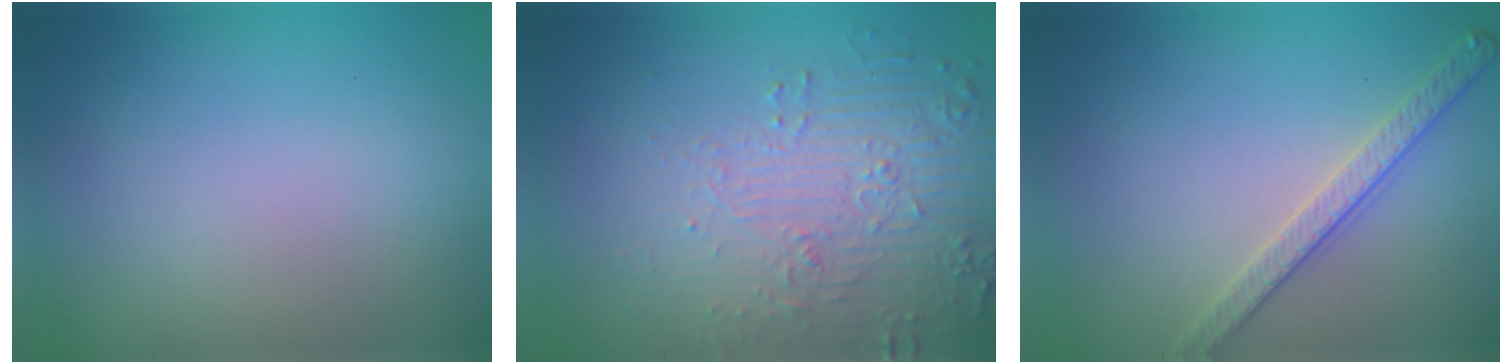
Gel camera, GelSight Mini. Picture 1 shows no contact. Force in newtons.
{"total": 6.0, "press": 3.8, "slide": 4.6}
{"total": 2.8, "press": 2.7, "slide": 0.8}